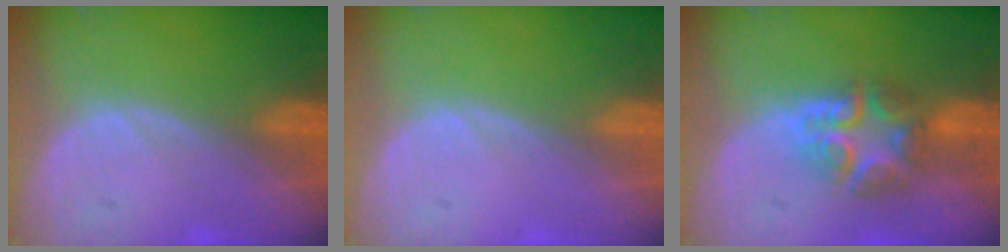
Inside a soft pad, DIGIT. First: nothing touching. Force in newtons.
{"total": 0.0}
{"total": 7.6, "press": 6.5, "slide": 3.9}